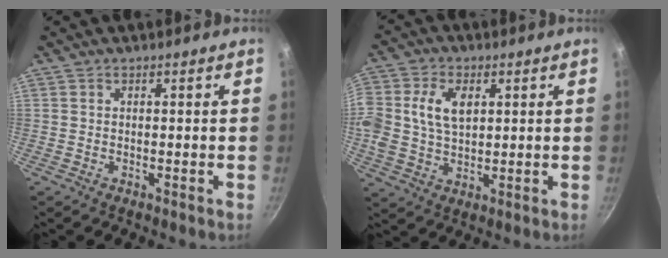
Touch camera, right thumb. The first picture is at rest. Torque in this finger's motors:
{"motor_torque": [0.82, 0.72, 1.00, 0.18, 0.44]}